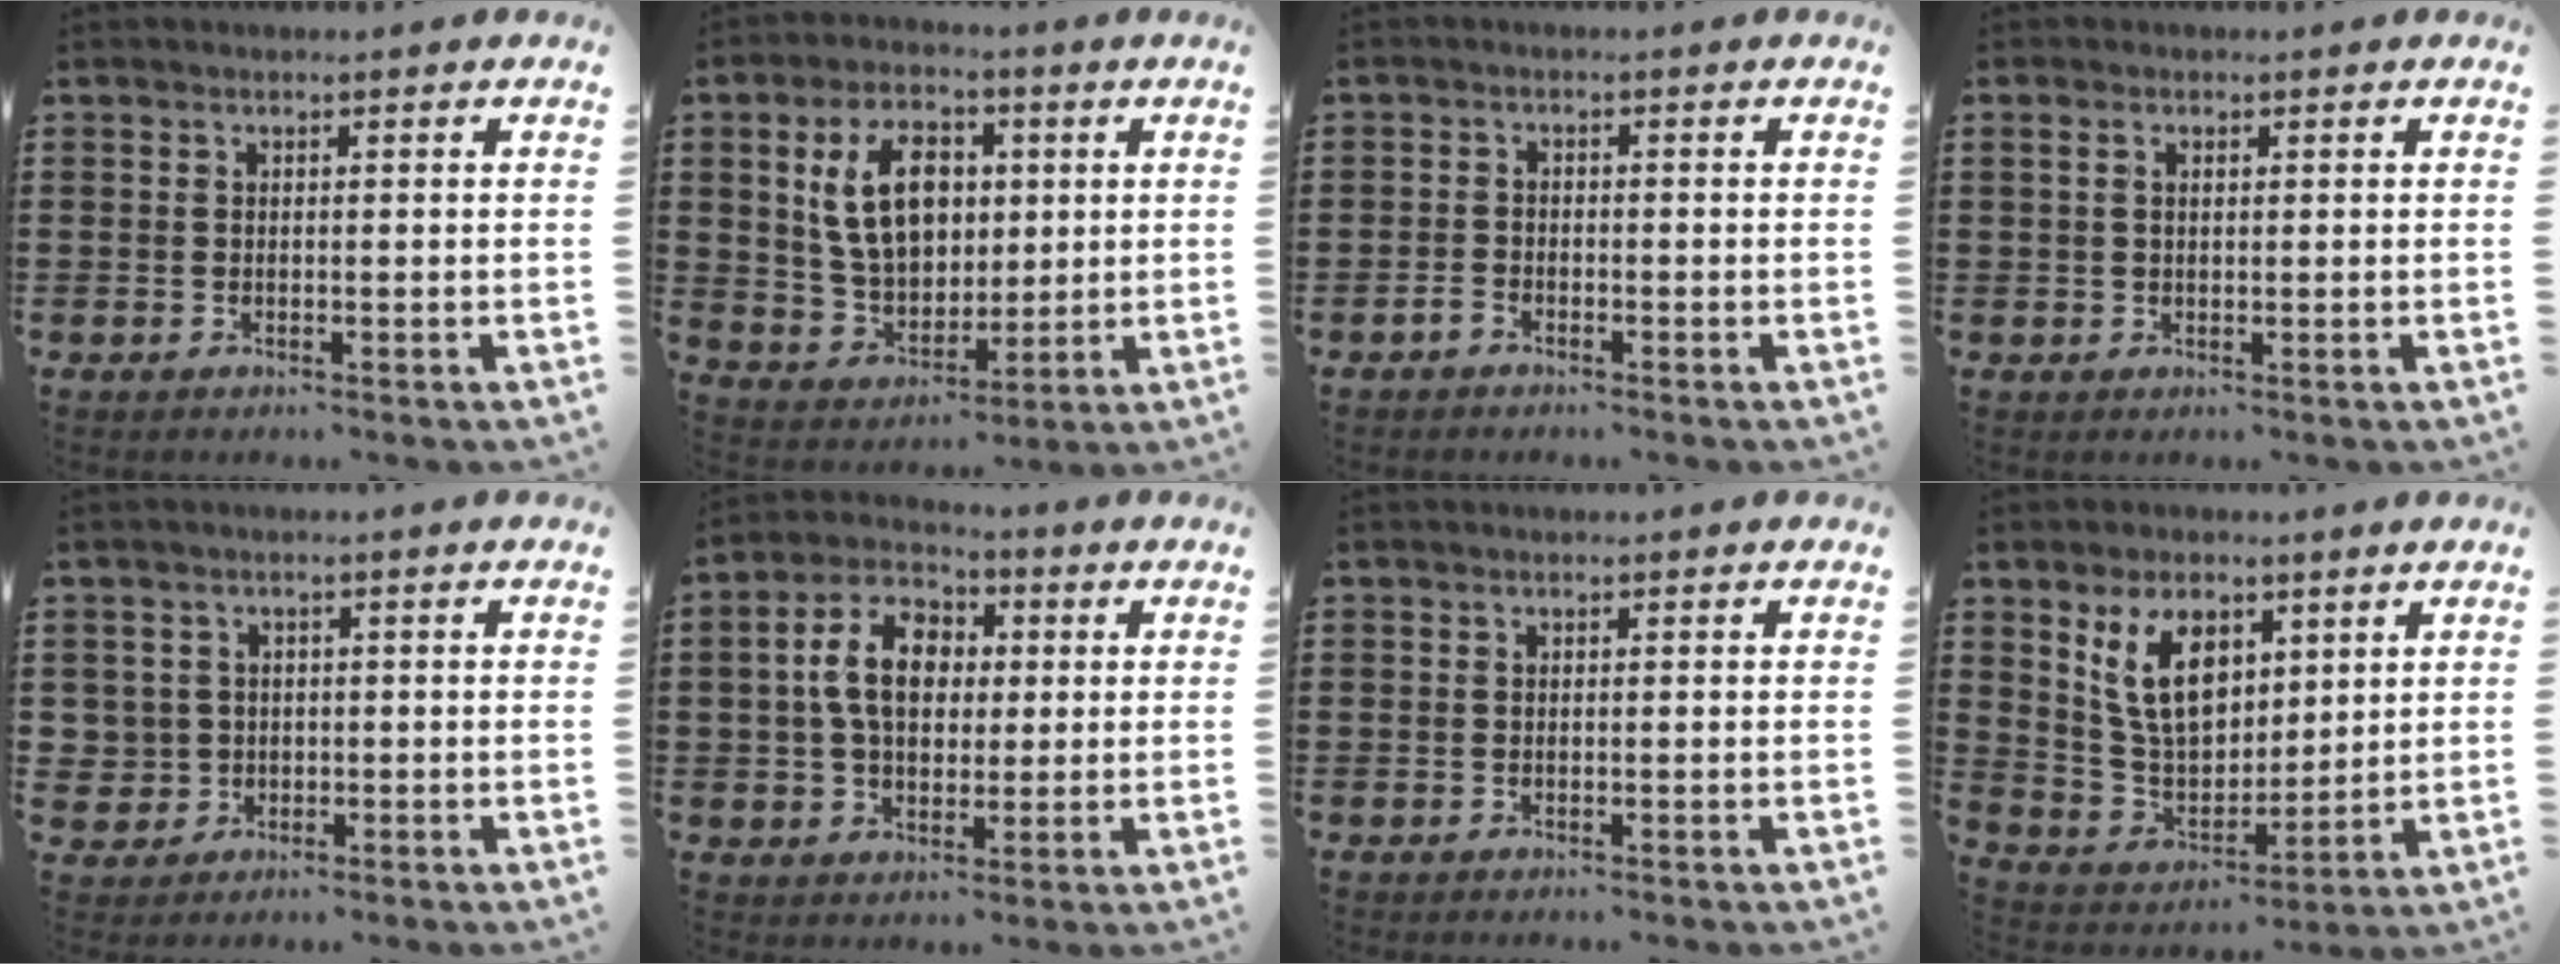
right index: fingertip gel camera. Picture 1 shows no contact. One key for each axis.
{"total": 11.4, "fx": 2.5, "fy": 7.6, "fz": 8.2, "tx": -0.172, "ty": 0.015, "tz": 0.042}
{"total": 1.3, "fx": -1.0, "fy": 0.6, "fz": 0.5, "tx": -0.012, "ty": -0.002, "tz": -0.020}
{"total": 1.3, "fx": 0.5, "fy": 0.7, "fz": 1.0, "tx": -0.023, "ty": 0.006, "tz": 0.008}
{"total": 3.0, "fx": -0.2, "fy": 3.0, "fz": 0.1, "tx": -0.019, "ty": 0.009, "tz": -0.008}
{"total": 9.0, "fx": 1.0, "fy": 6.0, "fz": 6.6, "tx": -0.144, "ty": 0.017, "tz": 0.011}
{"total": 0.0}
{"total": 10.7, "fx": 4.6, "fy": 6.5, "fz": 7.1, "tx": -0.151, "ty": 0.011, "tz": 0.085}